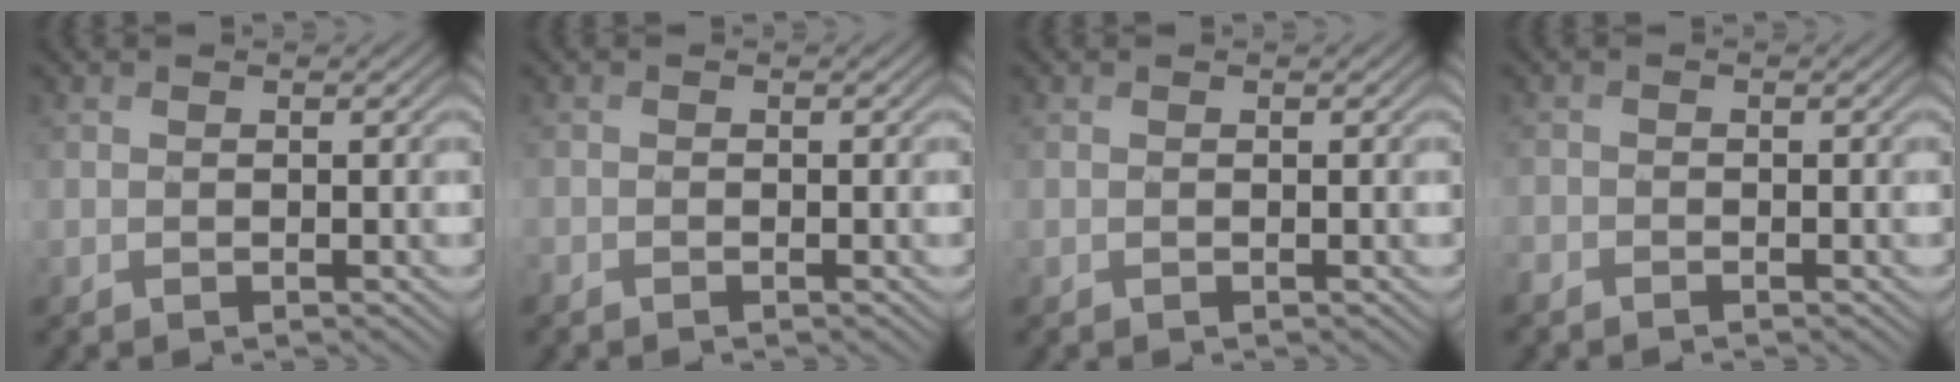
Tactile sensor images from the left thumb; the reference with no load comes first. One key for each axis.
{"total": 0.8, "fx": -0.7, "fy": 0.2, "fz": 0.2, "tx": -0.005, "ty": -0.005, "tz": -0.016}
{"total": 0.0}
{"total": 1.4, "fx": -1.3, "fy": 0.4, "fz": 0.3, "tx": -0.010, "ty": -0.006, "tz": -0.032}